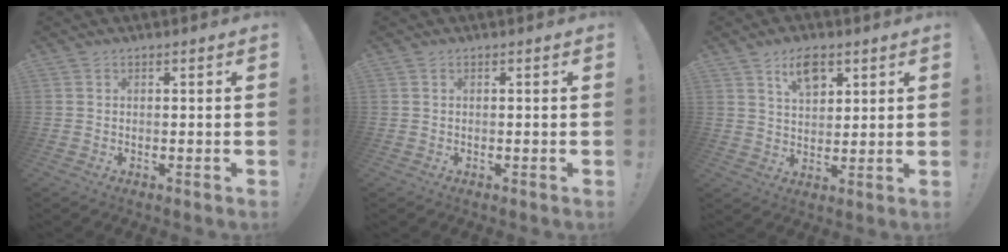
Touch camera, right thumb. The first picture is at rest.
{"total": 0.0}
{"total": 8.7, "force": [4.7, 5.2, 5.2], "torque": [-0.076, -0.012, 0.083]}